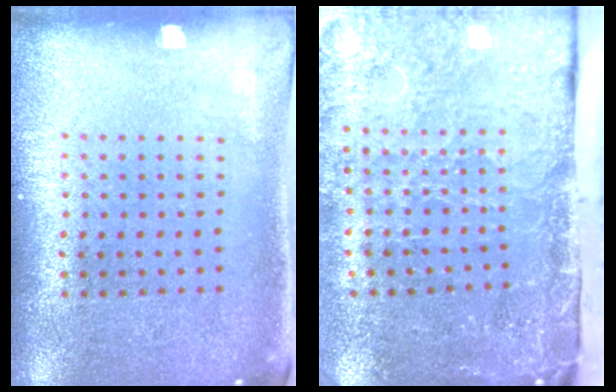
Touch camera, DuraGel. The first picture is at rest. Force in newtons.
{"total": 5.1, "press": 4.2, "slide": 3.0}